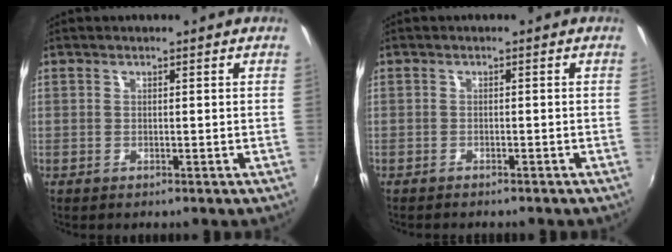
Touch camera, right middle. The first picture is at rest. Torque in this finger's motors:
{"motor_torque": [0.91, -1.23, 0.08, 0.03]}